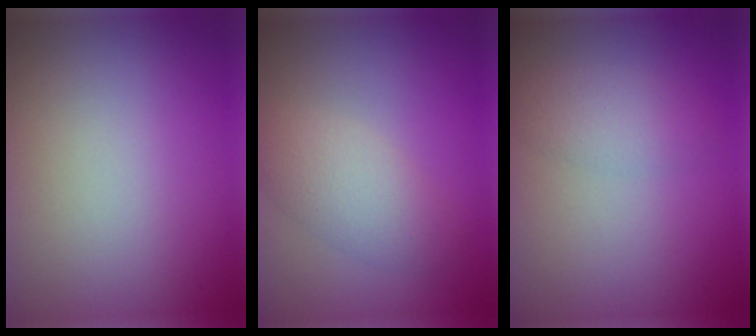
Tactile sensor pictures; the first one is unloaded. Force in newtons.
{"total": 3.4, "press": 3.4, "slide": 0.0}
{"total": 2.2, "press": 2.2, "slide": 0.1}